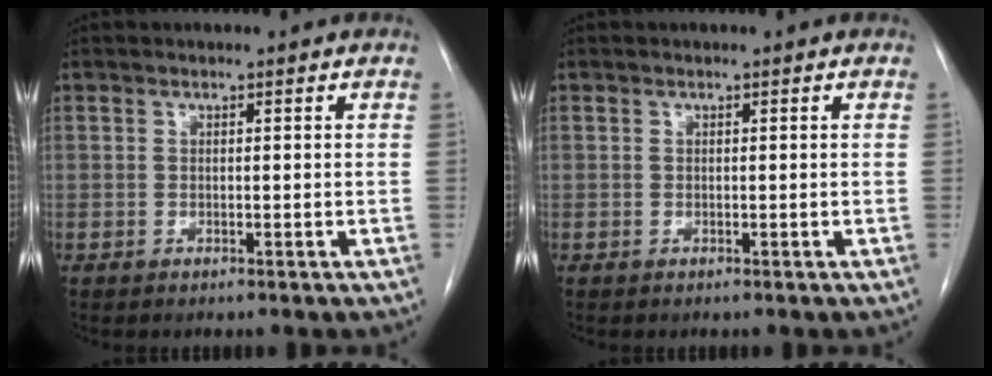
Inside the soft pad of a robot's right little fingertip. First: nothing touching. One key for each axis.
{"total": 0.0}